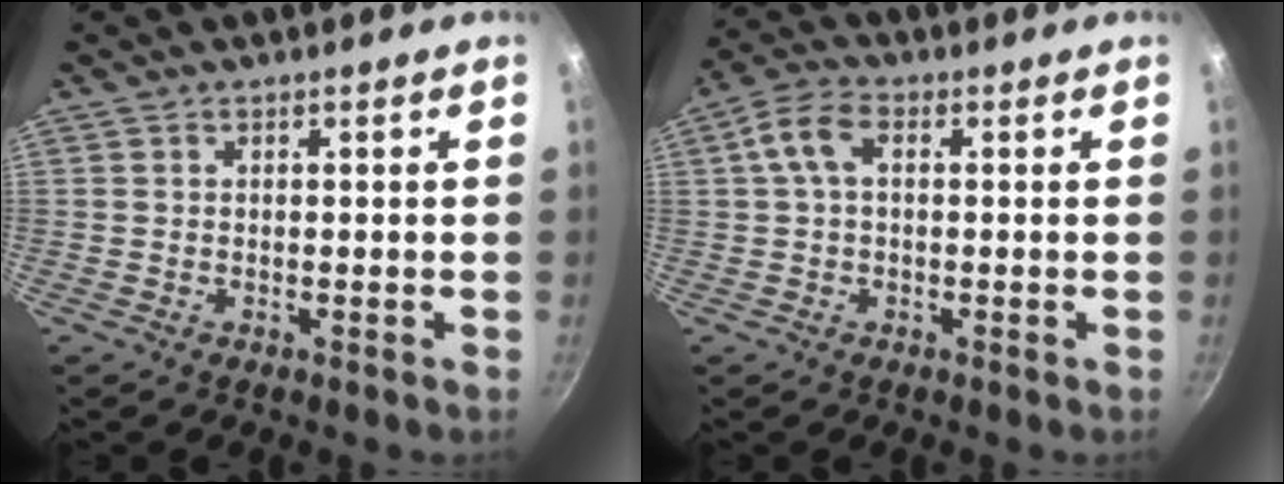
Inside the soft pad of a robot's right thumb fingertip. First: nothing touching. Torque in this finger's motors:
{"motor_torque": [0.12, -0.19, 0.35, -0.53, 0.06]}